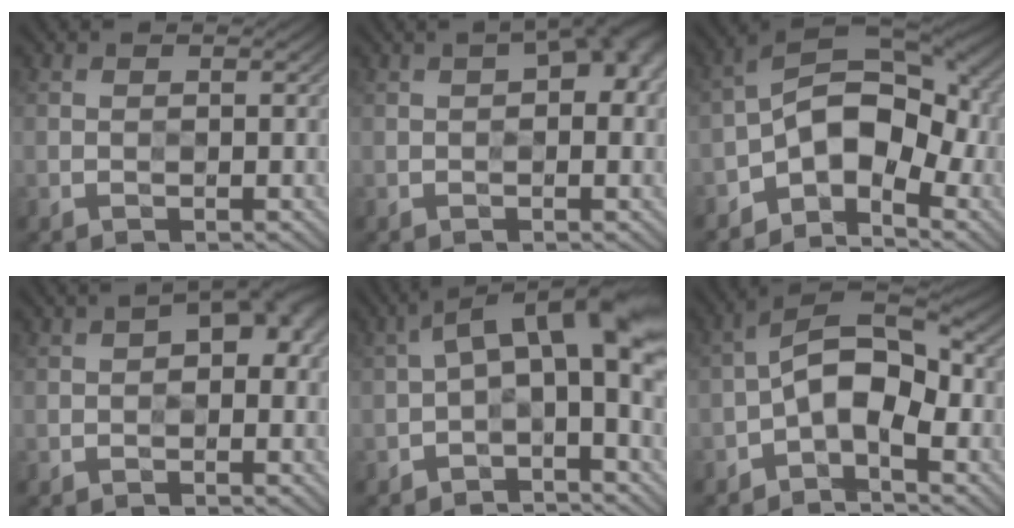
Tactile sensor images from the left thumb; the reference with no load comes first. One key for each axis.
{"total": 4.7, "fx": 1.0, "fy": 2.3, "fz": 3.9, "tx": -0.043, "ty": 0.016, "tz": 0.004}
{"total": 10.2, "fx": -3.9, "fy": 6.0, "fz": 7.3, "tx": -0.110, "ty": 0.001, "tz": -0.082}
{"total": 4.7, "fx": 0.8, "fy": 2.6, "fz": 3.9, "tx": -0.041, "ty": 0.009, "tz": 0.008}
{"total": 8.2, "fx": 0.3, "fy": 3.0, "fz": 7.6, "tx": -0.119, "ty": 0.024, "tz": -0.008}
{"total": 7.8, "fx": -2.4, "fy": 3.9, "fz": 6.2, "tx": -0.108, "ty": 0.015, "tz": -0.058}